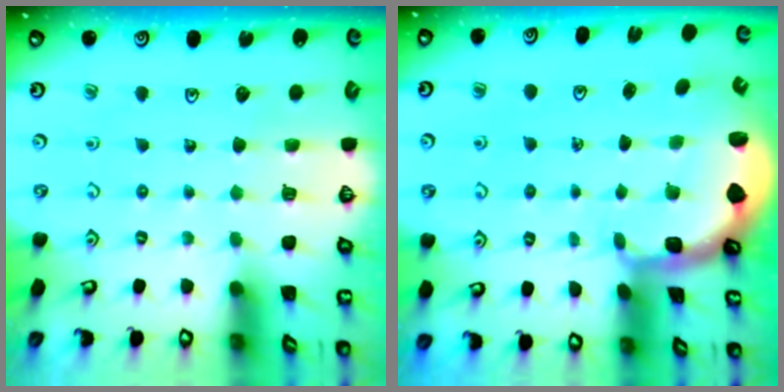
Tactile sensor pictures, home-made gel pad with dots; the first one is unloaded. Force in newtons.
{"total": 2.0, "press": 1.8, "slide": 0.9}